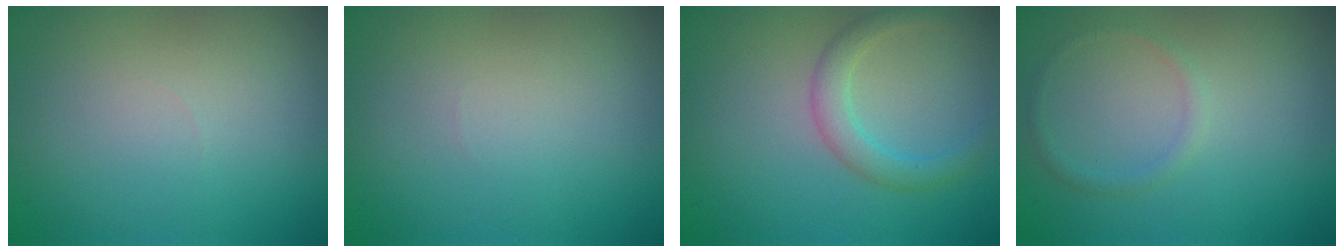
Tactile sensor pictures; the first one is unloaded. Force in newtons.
{"total": 0.0}
{"total": 2.5, "press": 2.5, "slide": 0.1}
{"total": 0.9, "press": 0.9, "slide": 0.1}